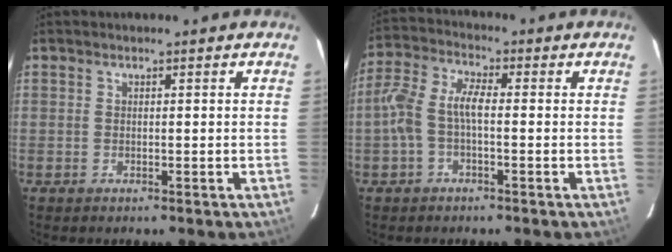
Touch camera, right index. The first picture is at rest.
{"total": 6.5, "force": [-1.2, 2.6, 5.8], "torque": [-0.133, 0.019, -0.026]}